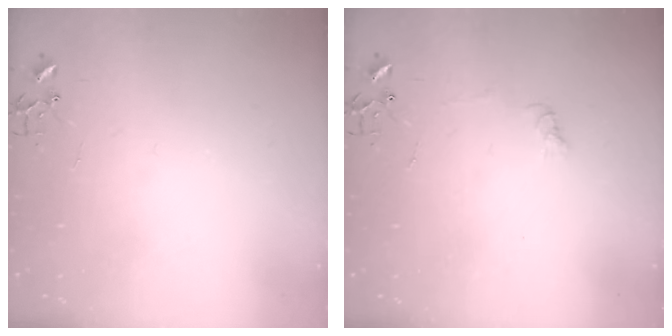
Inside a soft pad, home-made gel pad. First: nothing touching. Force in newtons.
{"total": 4.9, "press": 4.9, "slide": 0.7}